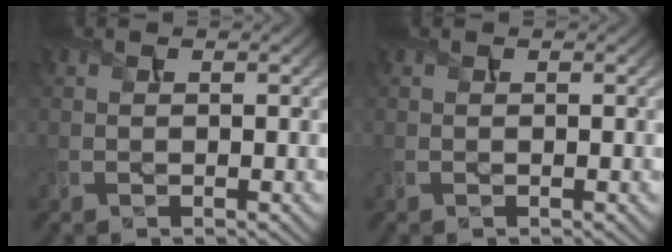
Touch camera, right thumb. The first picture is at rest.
{"total": 0.0}